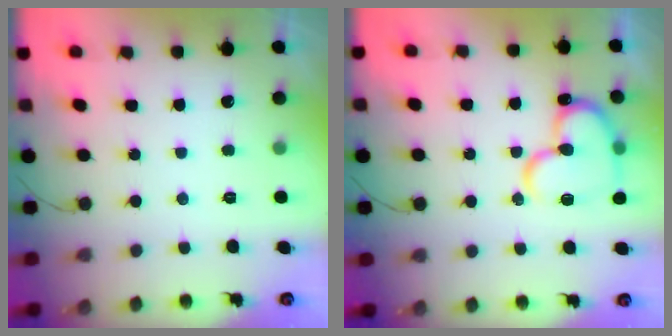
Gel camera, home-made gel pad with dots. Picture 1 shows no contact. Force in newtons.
{"total": 17.9, "press": 17.8, "slide": 1.7}